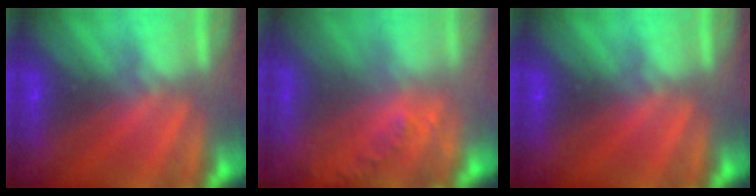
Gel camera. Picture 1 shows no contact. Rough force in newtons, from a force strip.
{"total": 1.5}
{"total": 0.0}